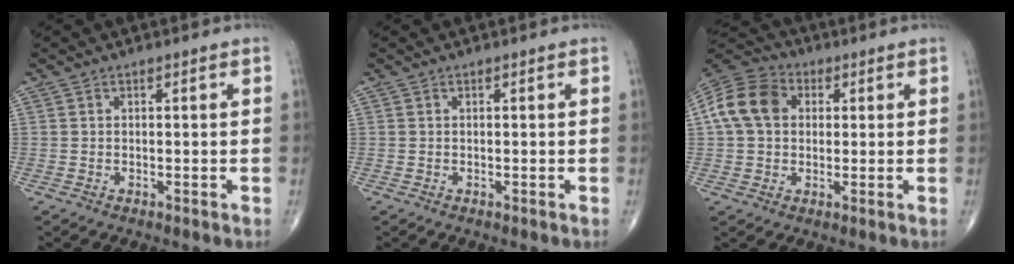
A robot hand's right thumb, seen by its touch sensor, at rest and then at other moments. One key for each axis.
{"total": 0.0}
{"total": 12.5, "fx": 2.4, "fy": 9.5, "fz": 7.7, "tx": -0.143, "ty": 0.025, "tz": 0.034}